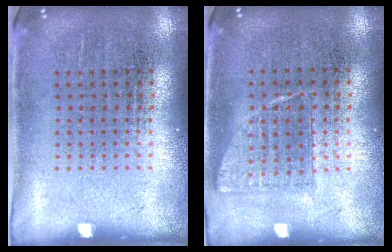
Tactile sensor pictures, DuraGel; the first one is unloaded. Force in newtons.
{"total": 0.7, "press": 0.7, "slide": 0.2}